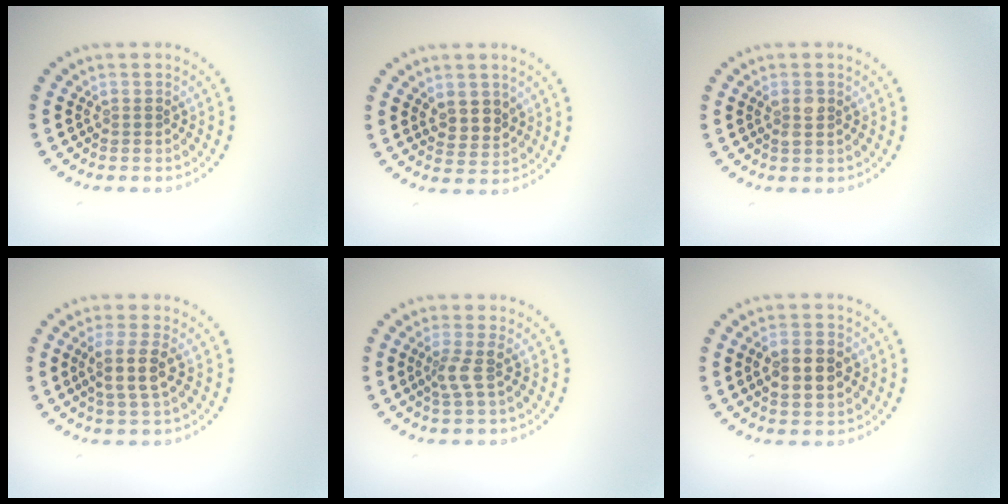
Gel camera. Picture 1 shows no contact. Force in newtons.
{"total": 2.5, "press": 2.3, "slide": 0.9}
{"total": 1.3, "press": 1.3, "slide": 0.4}
{"total": 2.8, "press": 2.5, "slide": 1.2}
{"total": 1.9, "press": 1.4, "slide": 1.3}
{"total": 4.3, "press": 4.3, "slide": 0.1}